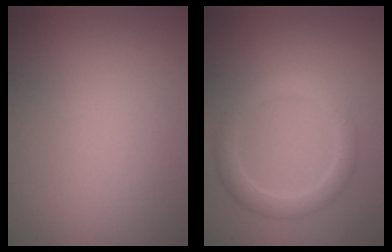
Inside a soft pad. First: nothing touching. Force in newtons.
{"total": 2.6, "press": 2.6, "slide": 0.1}